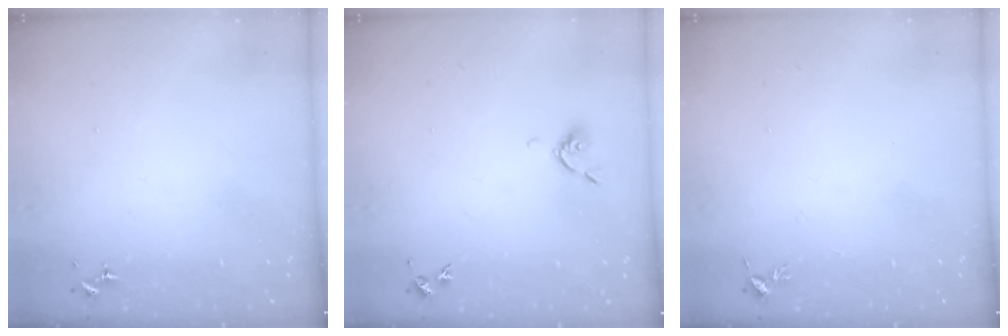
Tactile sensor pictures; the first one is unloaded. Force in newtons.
{"total": 5.3, "press": 5.2, "slide": 1.1}
{"total": 3.4, "press": 3.3, "slide": 0.5}